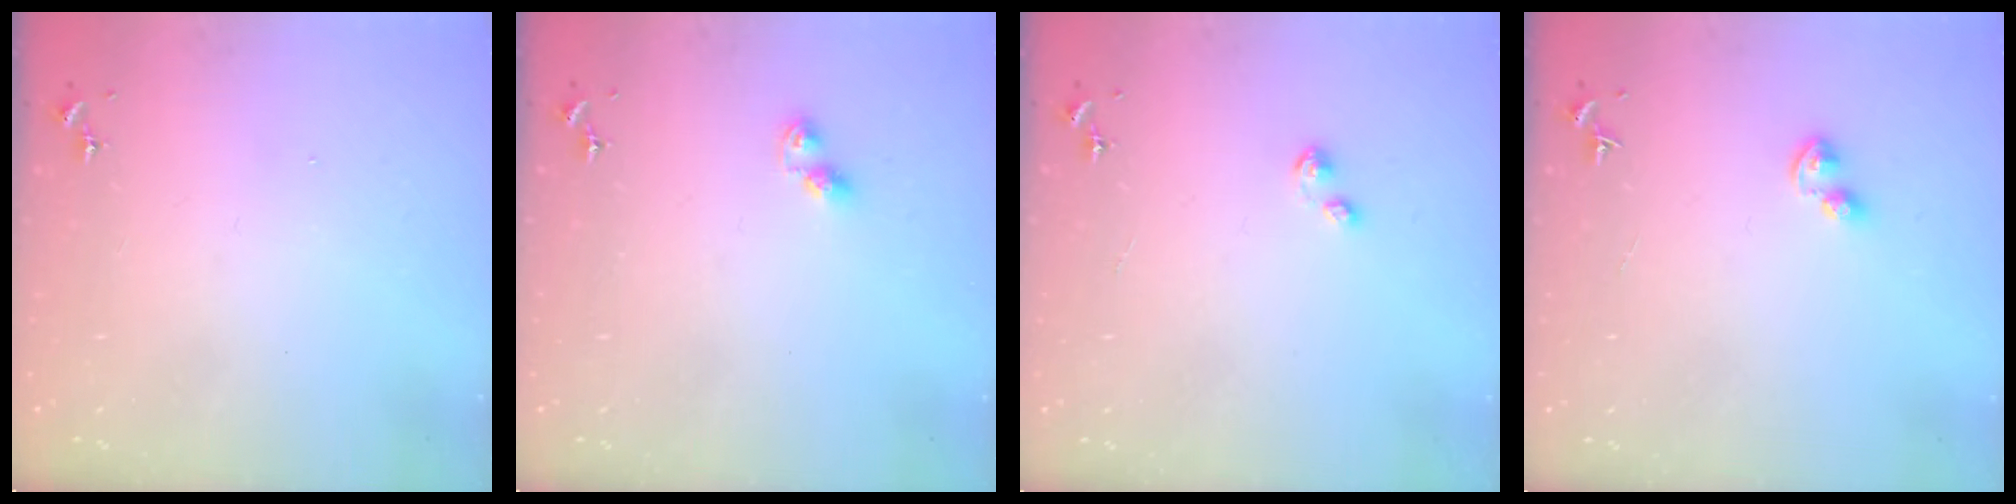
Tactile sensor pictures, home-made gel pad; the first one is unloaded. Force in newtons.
{"total": 5.8, "press": 5.8, "slide": 0.6}
{"total": 2.2, "press": 2.2, "slide": 0.3}
{"total": 4.0, "press": 4.0, "slide": 0.6}